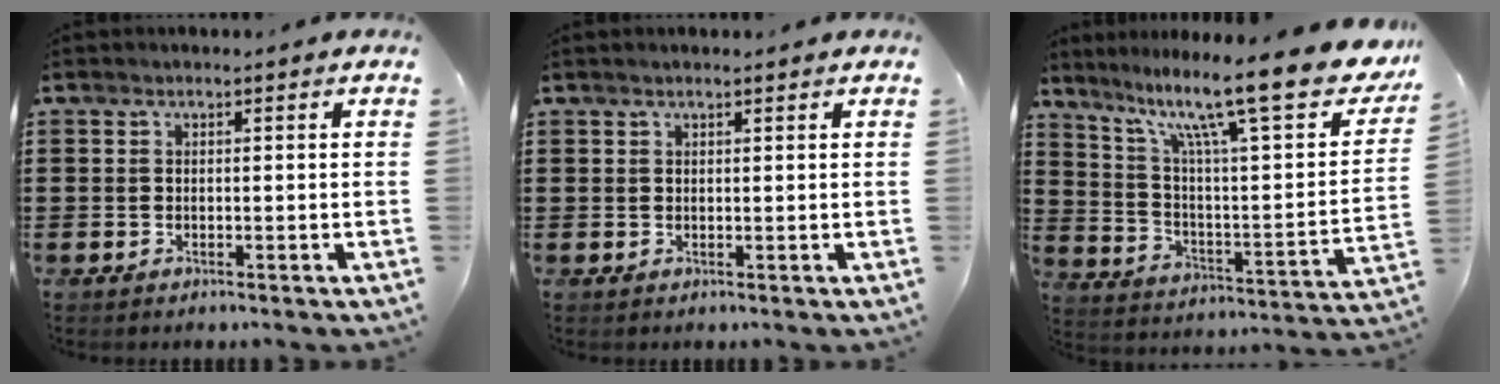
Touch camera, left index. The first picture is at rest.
{"total": 0.8, "force": [0.6, 0.0, 0.5], "torque": [-0.010, -0.001, 0.012]}
{"total": 16.6, "force": [12.0, 1.8, 11.2], "torque": [-0.212, -0.084, 0.192]}